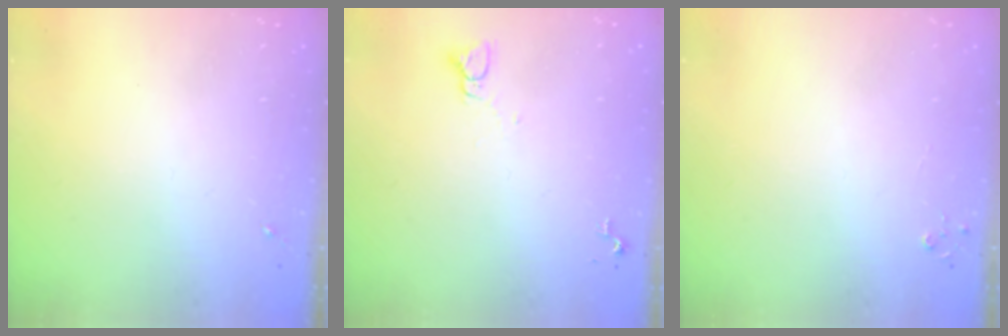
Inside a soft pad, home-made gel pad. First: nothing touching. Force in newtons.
{"total": 2.2, "press": 2.2, "slide": 0.1}
{"total": 2.8, "press": 2.8, "slide": 0.3}